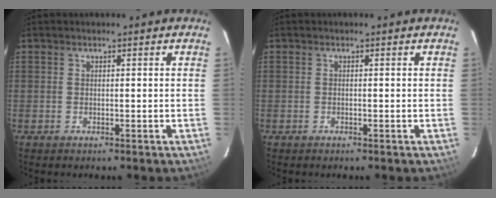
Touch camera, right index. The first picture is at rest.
{"total": 0.0}